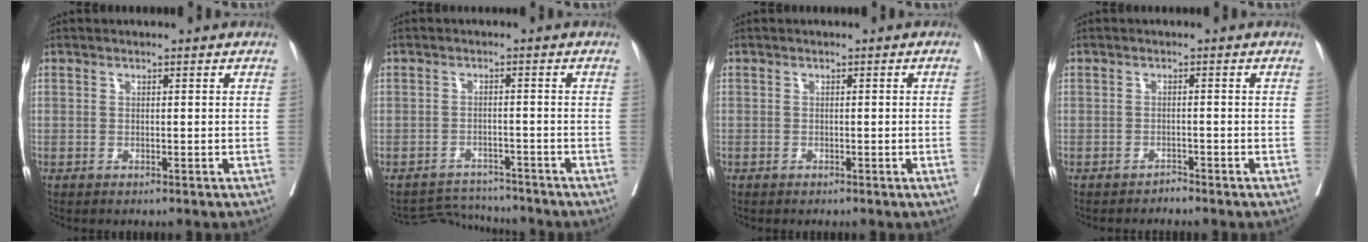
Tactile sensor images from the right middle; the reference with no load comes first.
{"total": 4.3, "force": [-3.9, 0.4, -1.7], "torque": [0.026, 0.005, -0.058]}
{"total": 0.8, "force": [-0.2, -0.2, 0.8], "torque": [-0.009, 0.000, -0.003]}
{"total": 0.9, "force": [-0.9, 0.0, -0.2], "torque": [0.004, -0.004, -0.016]}